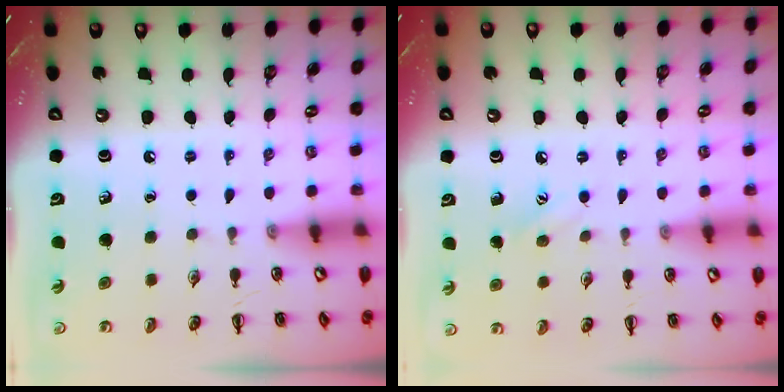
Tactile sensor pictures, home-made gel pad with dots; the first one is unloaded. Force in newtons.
{"total": 5.9, "press": 5.7, "slide": 1.4}